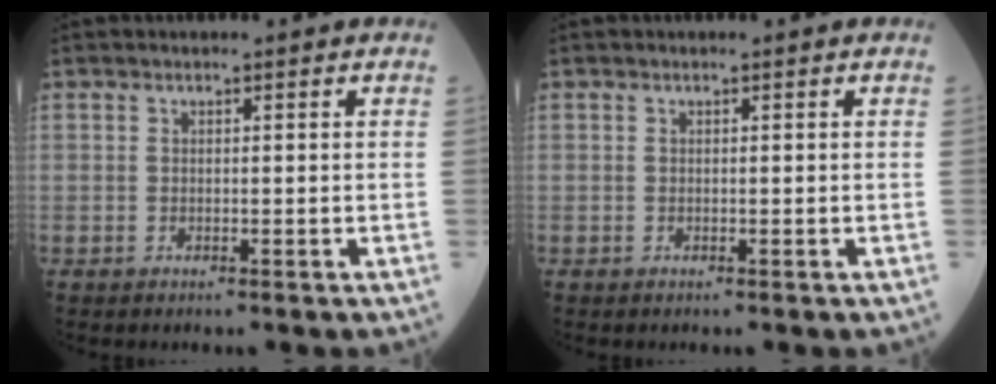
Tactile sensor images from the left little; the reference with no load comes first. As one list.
[{"total": 0.0}]